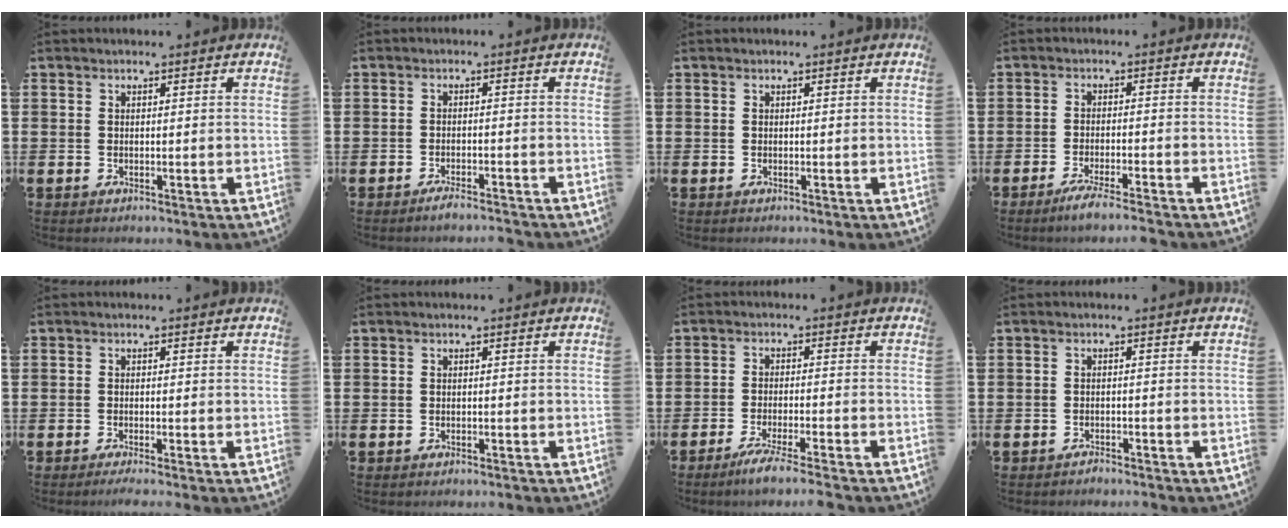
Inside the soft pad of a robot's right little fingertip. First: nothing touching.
{"total": 1.9, "force": [-1.6, 0.1, 1.0], "torque": [-0.017, 0.003, -0.031]}
{"total": 0.0}
{"total": 3.1, "force": [-2.6, -0.2, 1.8], "torque": [-0.026, -0.001, -0.046]}
{"total": 0.8, "force": [-0.5, 0.0, 0.6], "torque": [-0.009, -0.002, -0.010]}
{"total": 0.0}
{"total": 3.6, "force": [-2.8, -0.3, 2.2], "torque": [-0.041, -0.009, -0.051]}
{"total": 1.1, "force": [-1.1, 0.1, 0.0], "torque": [-0.004, 0.001, -0.023]}